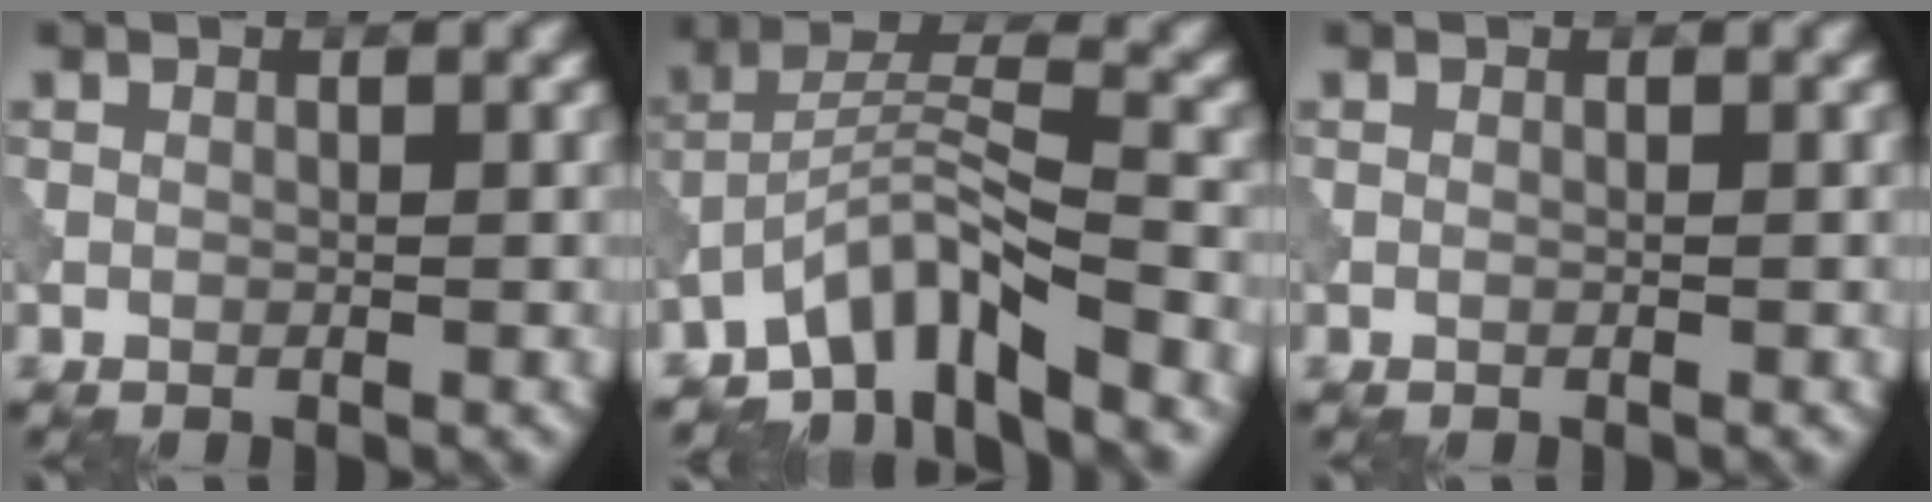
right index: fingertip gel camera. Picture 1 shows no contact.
{"total": 6.5, "force": [-5.1, 1.1, 3.9], "torque": [-0.064, 0.011, -0.101]}
{"total": 0.0}